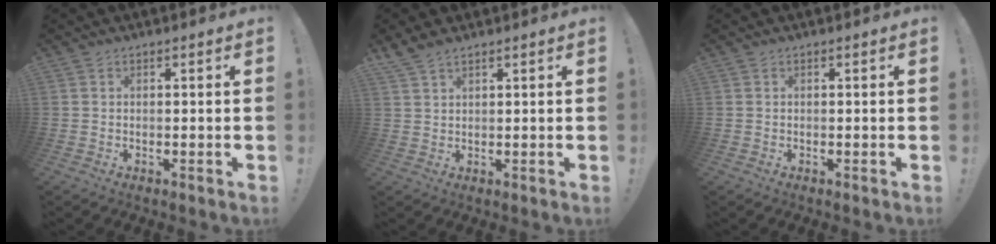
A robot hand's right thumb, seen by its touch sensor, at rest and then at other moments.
{"total": 3.6, "force": [3.1, 1.0, 1.6], "torque": [-0.033, -0.015, 0.060]}
{"total": 0.0}